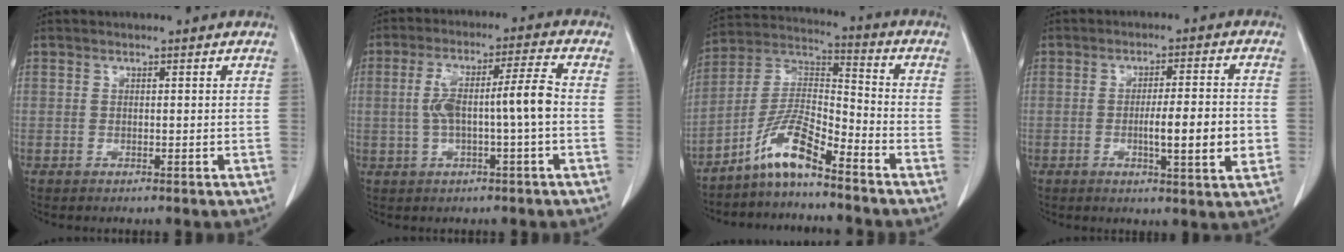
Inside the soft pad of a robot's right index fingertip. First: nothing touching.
{"total": 8.6, "force": [-0.7, 0.3, 8.6], "torque": [-0.163, 0.027, -0.010]}
{"total": 9.1, "force": [-6.7, 0.9, 6.1], "torque": [-0.130, 0.011, -0.132]}
{"total": 8.4, "force": [-1.7, 0.4, 8.3], "torque": [-0.126, -0.006, -0.026]}